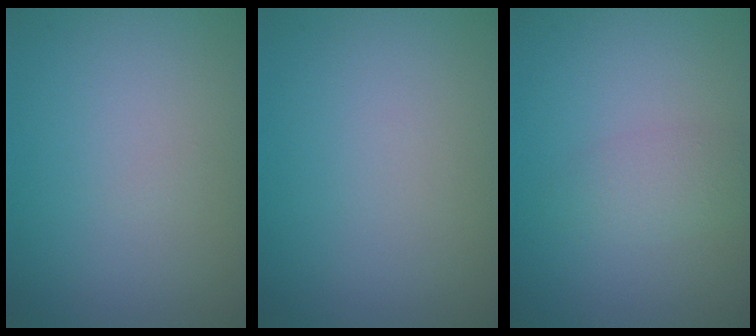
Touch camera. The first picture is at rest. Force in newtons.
{"total": 0.0}
{"total": 1.9, "press": 1.9, "slide": 0.1}